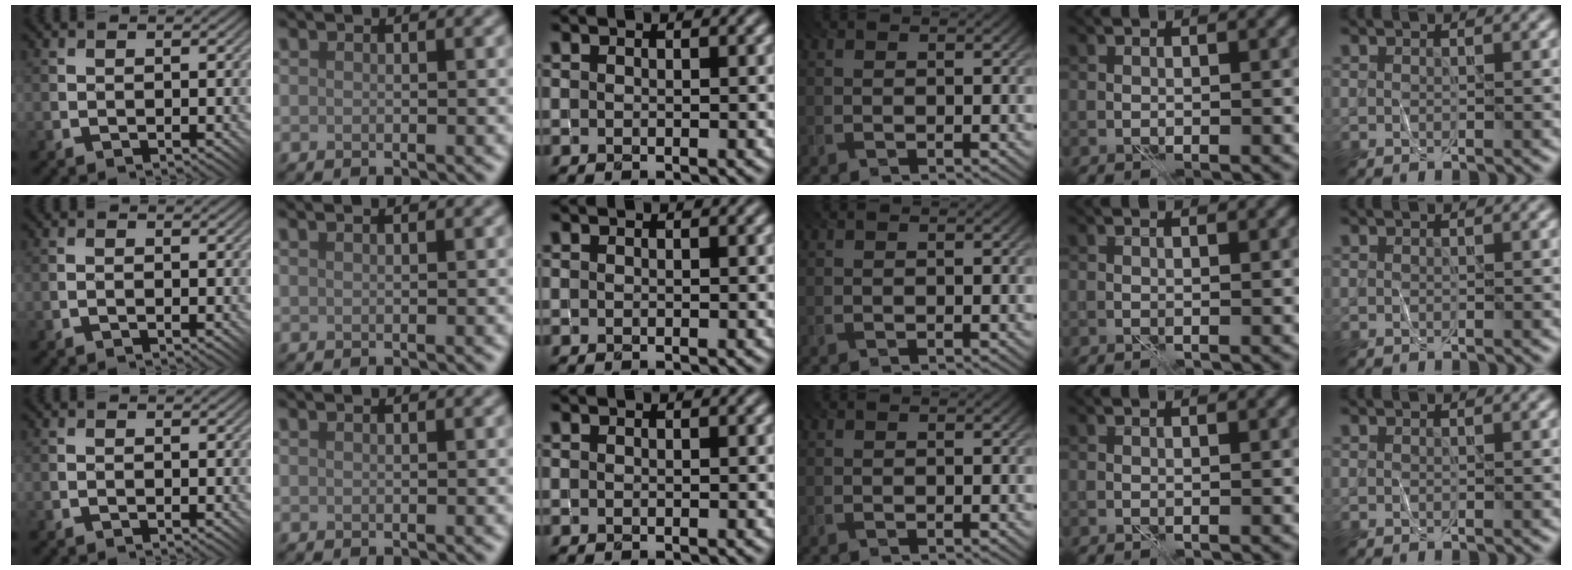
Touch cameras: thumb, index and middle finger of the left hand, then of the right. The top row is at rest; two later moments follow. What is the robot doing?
{"motion": "fold", "object": "shorts"}